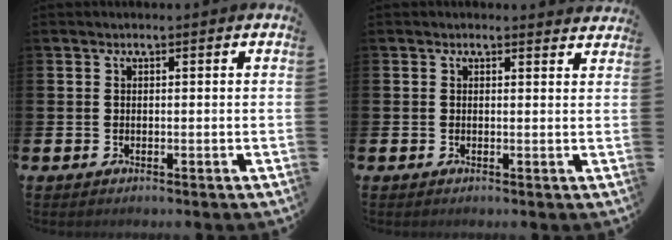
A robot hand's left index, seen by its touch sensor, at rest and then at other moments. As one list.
[{"total": 0.9, "force": [0.9, 0.2, 0.0], "torque": [0.008, -0.005, 0.014]}]